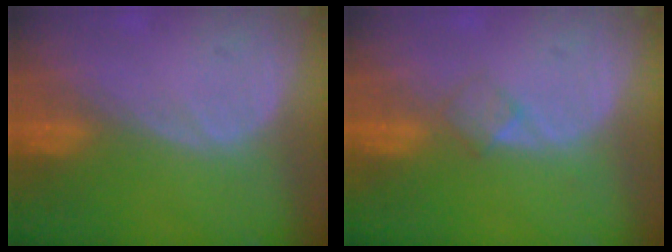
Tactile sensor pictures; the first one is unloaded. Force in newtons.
{"total": 2.0, "press": 2.0, "slide": 0.2}